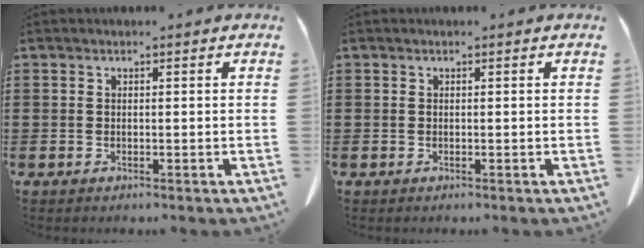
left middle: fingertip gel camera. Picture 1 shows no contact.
{"total": 0.0}